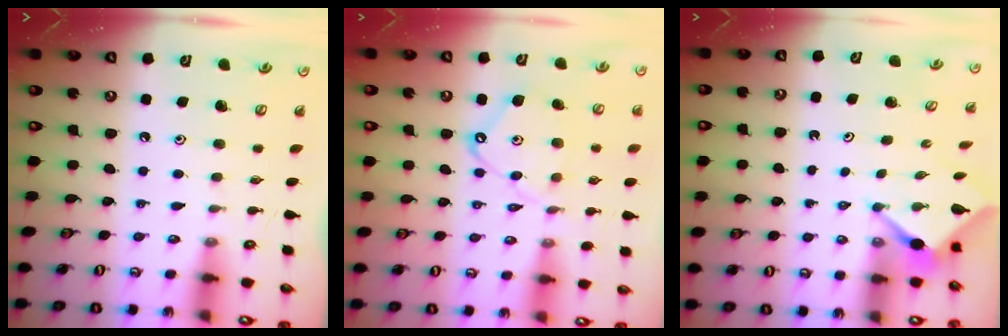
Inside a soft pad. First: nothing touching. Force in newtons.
{"total": 10.3, "press": 10.3, "slide": 1.0}
{"total": 2.7, "press": 2.7, "slide": 0.1}